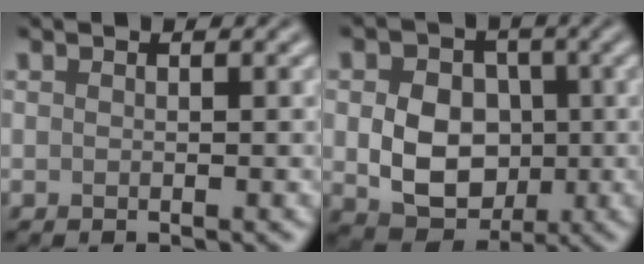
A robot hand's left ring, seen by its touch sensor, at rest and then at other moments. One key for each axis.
{"total": 7.2, "fx": -0.2, "fy": 5.7, "fz": 4.3, "tx": -0.071, "ty": -0.010, "tz": -0.007}